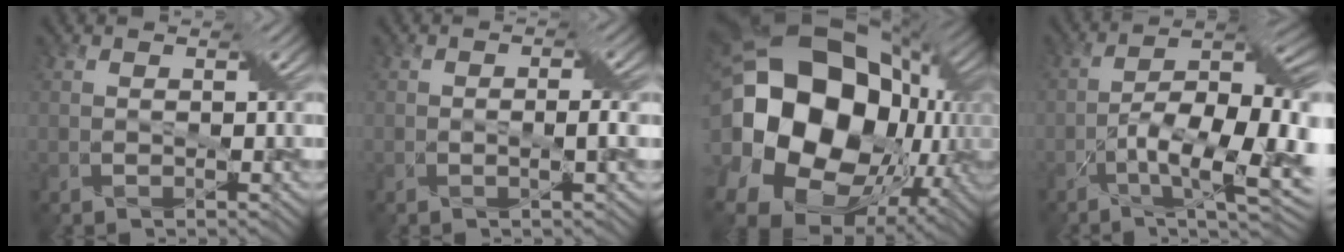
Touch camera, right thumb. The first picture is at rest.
{"total": 1.9, "force": [-0.3, 0.3, 1.9], "torque": [-0.032, 0.004, -0.005]}
{"total": 25.4, "force": [-1.2, 19.7, 16.0], "torque": [-0.325, -0.029, -0.048]}
{"total": 15.5, "force": [-5.6, 5.6, 13.4], "torque": [-0.212, -0.007, -0.086]}